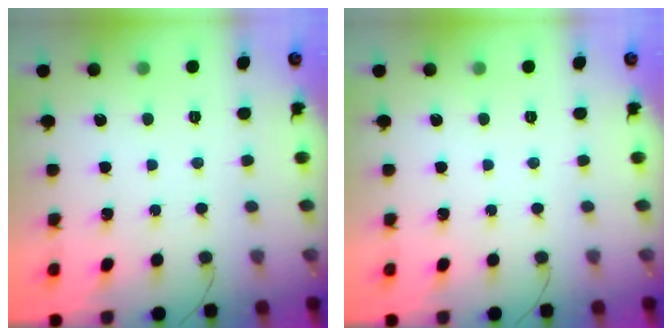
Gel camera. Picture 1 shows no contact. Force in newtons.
{"total": 0.0}